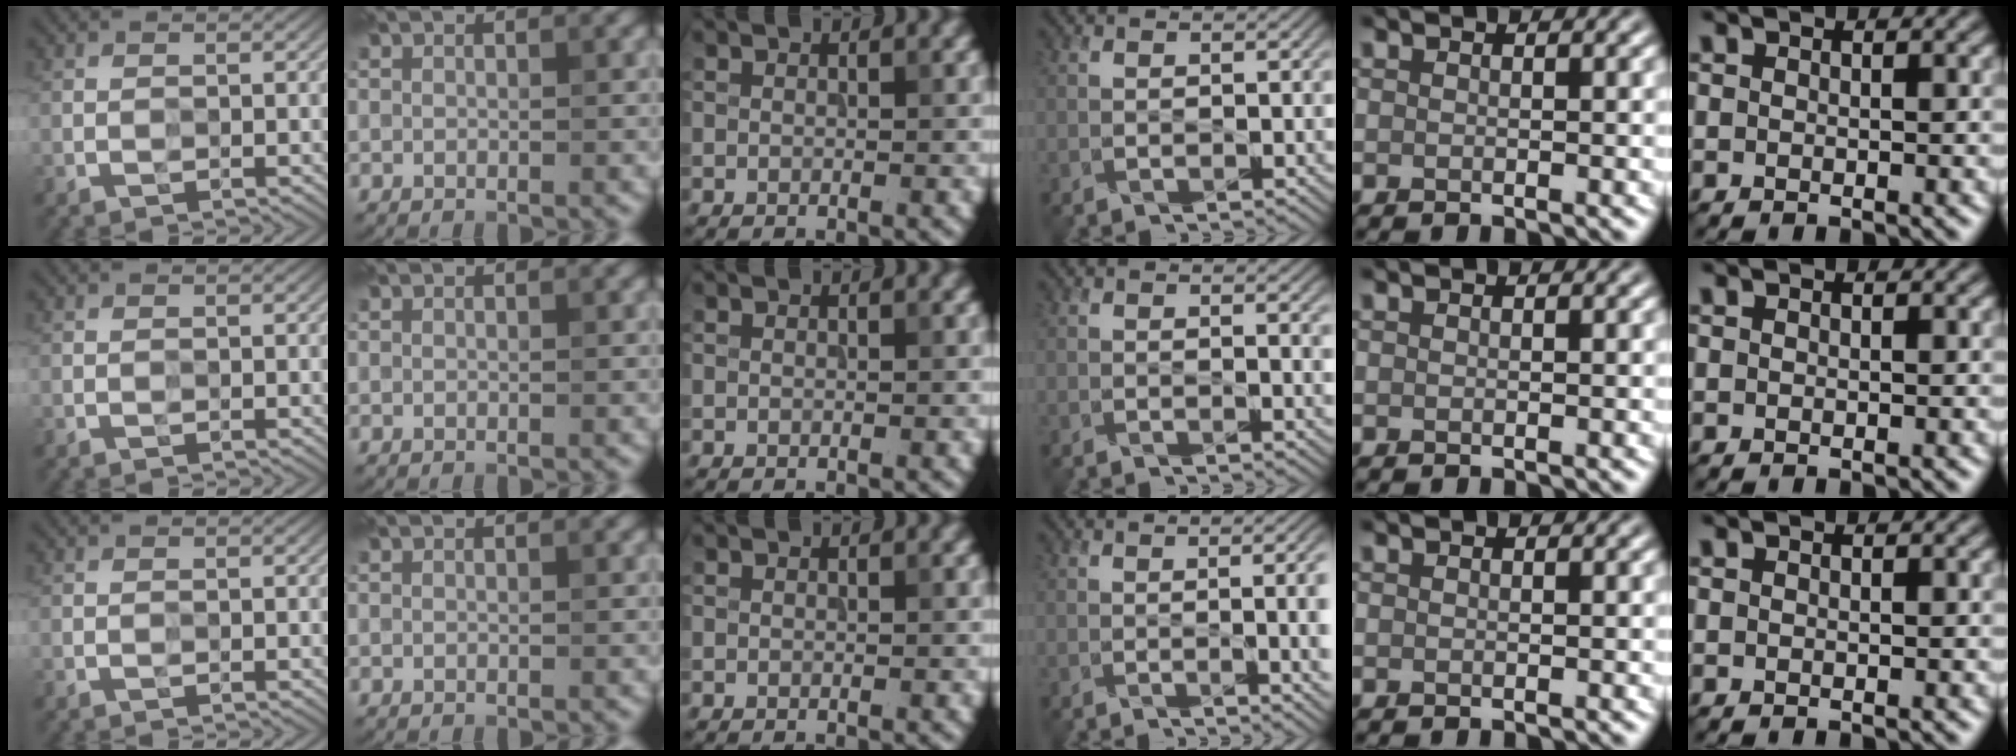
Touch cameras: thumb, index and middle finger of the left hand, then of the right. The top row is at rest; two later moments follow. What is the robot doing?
{"motion": "press", "object": "grip strengthener"}